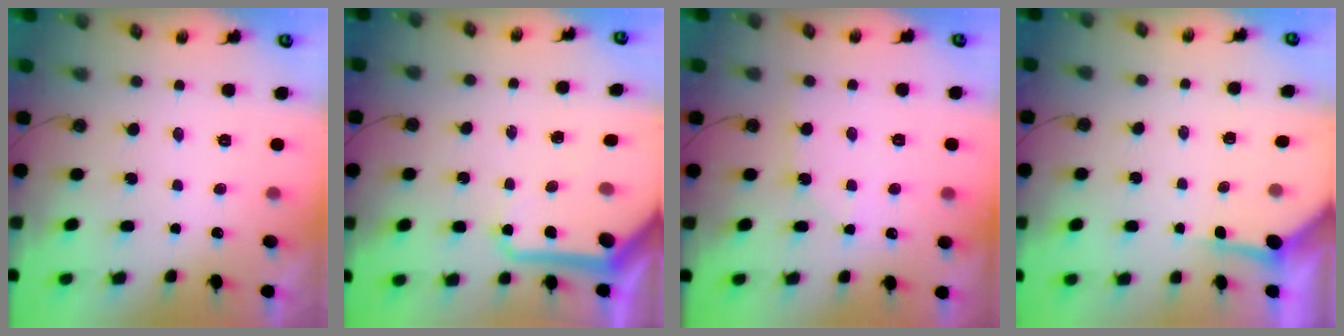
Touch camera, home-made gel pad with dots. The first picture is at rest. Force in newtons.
{"total": 14.8, "press": 14.7, "slide": 1.6}
{"total": 6.0, "press": 6.0, "slide": 0.8}
{"total": 3.8, "press": 3.8, "slide": 0.4}